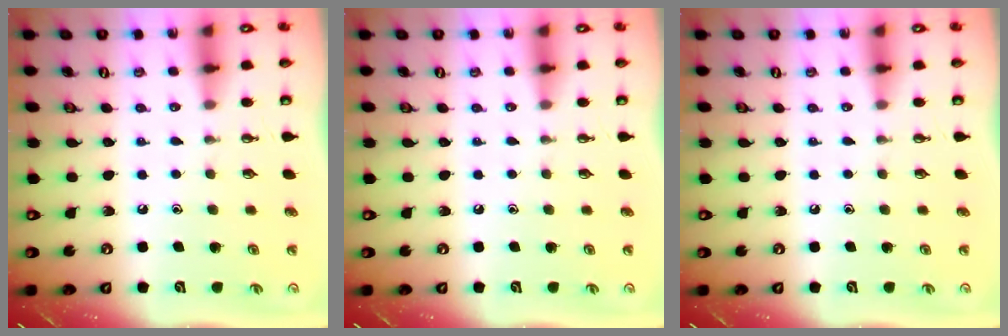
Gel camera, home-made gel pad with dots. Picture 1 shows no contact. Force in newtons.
{"total": 0.0}
{"total": 0.0}